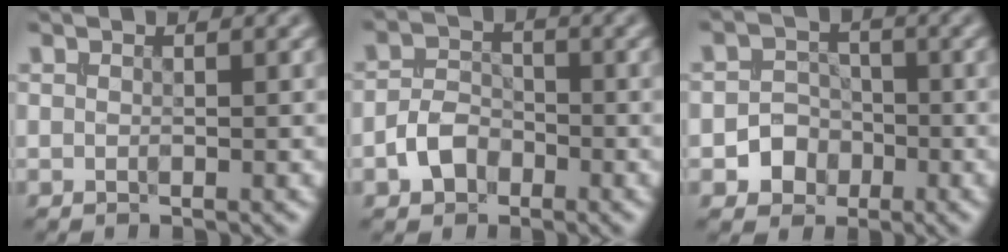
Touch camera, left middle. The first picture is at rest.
{"total": 3.1, "force": [-1.5, 2.3, 1.5], "torque": [-0.024, 0.007, -0.033]}
{"total": 3.2, "force": [-1.1, 2.9, 0.8], "torque": [0.015, 0.006, -0.028]}